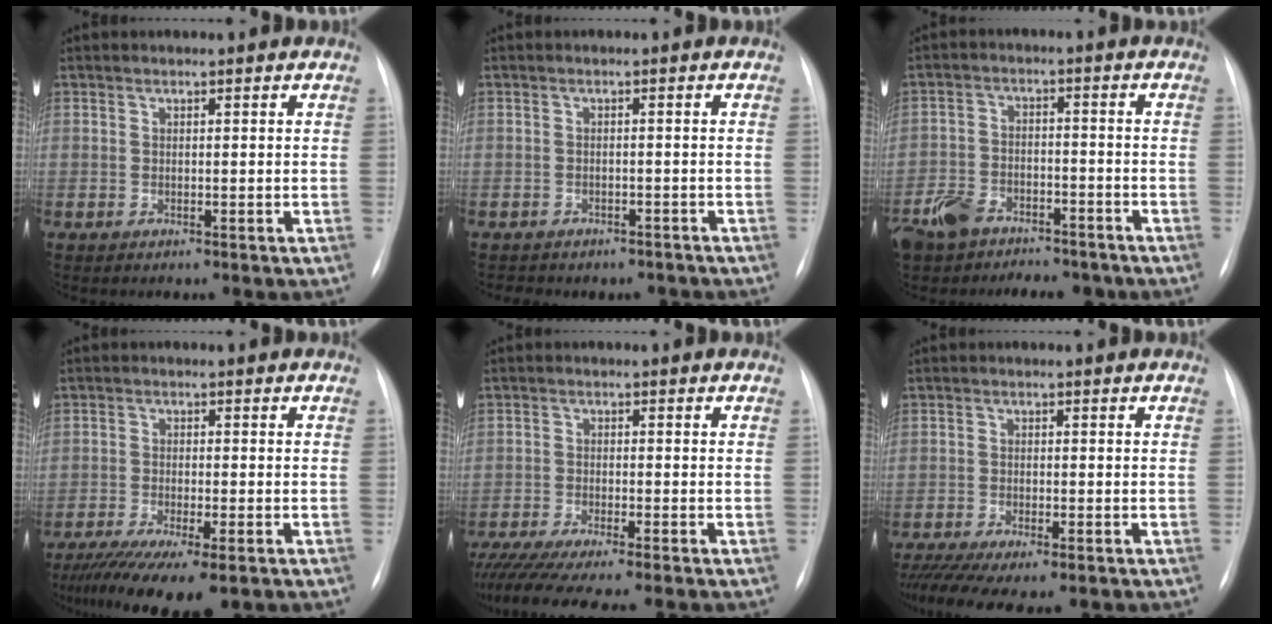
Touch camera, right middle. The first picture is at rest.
{"total": 7.0, "force": [-5.8, 3.5, 1.6], "torque": [-0.025, 0.016, -0.063]}
{"total": 11.4, "force": [-8.5, 6.0, 4.5], "torque": [-0.094, 0.008, -0.137]}
{"total": 11.6, "force": [-8.0, 2.3, 8.0], "torque": [-0.133, -0.028, -0.128]}
{"total": 12.2, "force": [-10.5, -0.1, 6.2], "torque": [-0.076, -0.030, -0.161]}
{"total": 10.4, "force": [-8.1, 2.6, 6.0], "torque": [-0.097, -0.011, -0.121]}